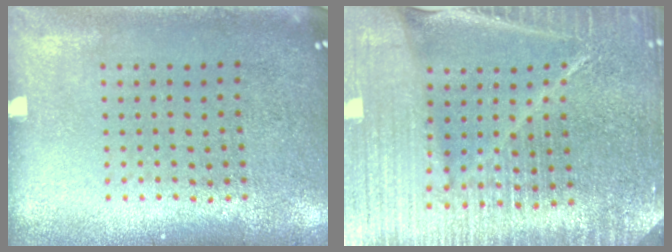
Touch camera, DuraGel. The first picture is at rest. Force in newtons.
{"total": 5.3, "press": 4.7, "slide": 2.4}